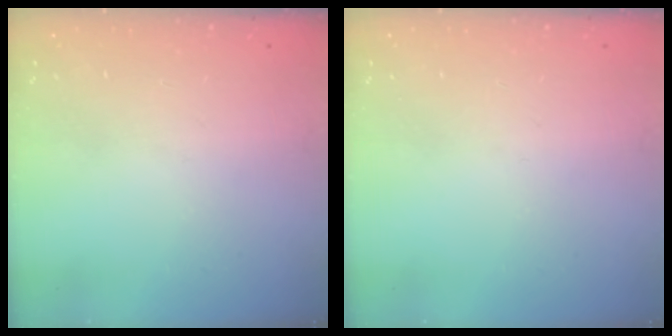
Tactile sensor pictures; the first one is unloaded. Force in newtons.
{"total": 0.0}